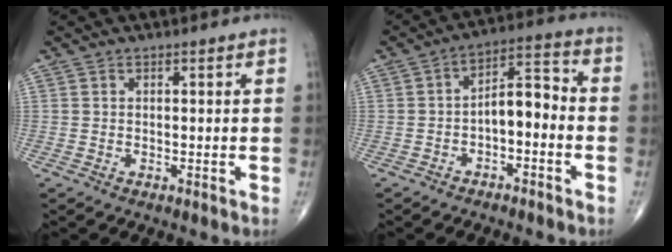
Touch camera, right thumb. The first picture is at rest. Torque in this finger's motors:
{"motor_torque": [0.00, 0.11, 0.26, 0.14, 0.14]}